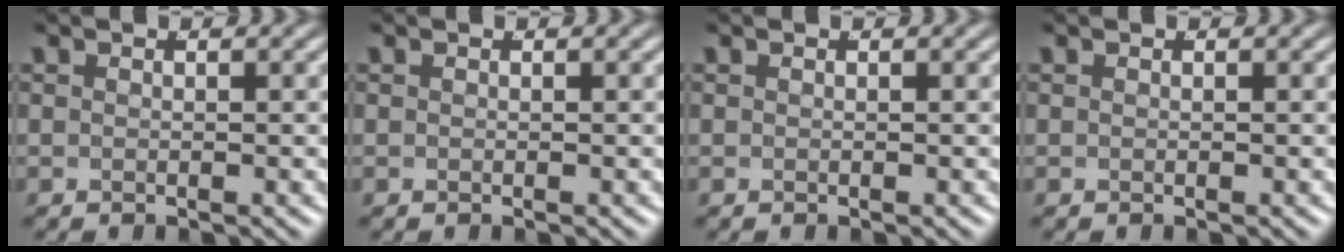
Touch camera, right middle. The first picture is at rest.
{"total": 0.0}
{"total": 0.0}
{"total": 0.0}